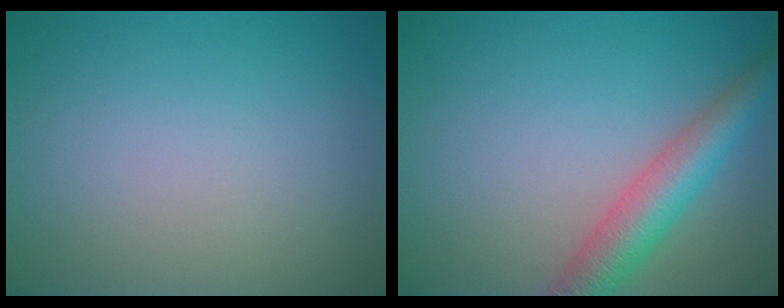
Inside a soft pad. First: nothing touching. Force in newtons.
{"total": 5.0, "press": 5.0, "slide": 0.2}